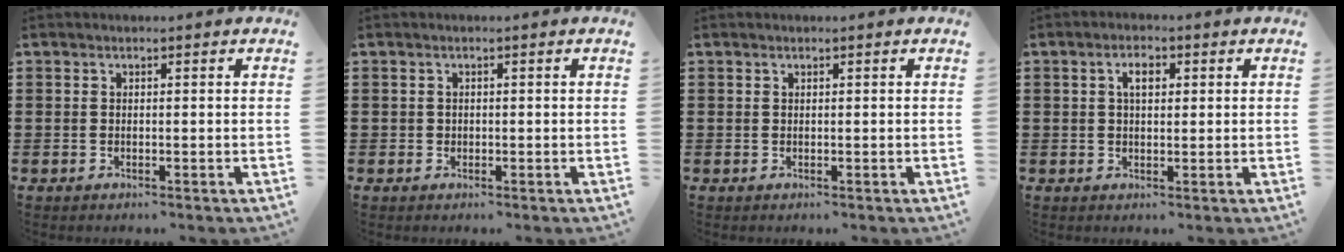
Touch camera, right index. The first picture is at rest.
{"total": 0.6, "force": [0.1, 0.6, 0.1], "torque": [-0.004, 0.004, 0.001]}
{"total": 0.0}
{"total": 2.8, "force": [0.8, 1.3, 2.3], "torque": [-0.041, 0.006, 0.010]}